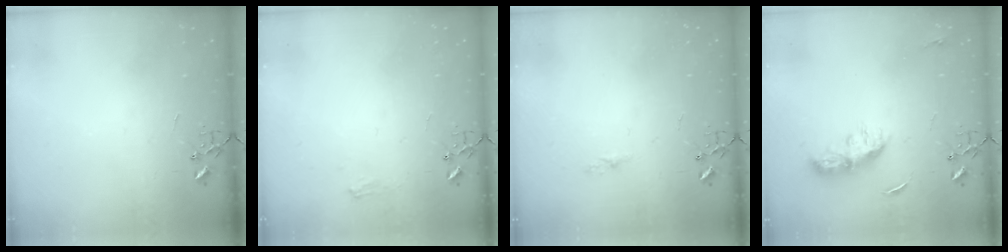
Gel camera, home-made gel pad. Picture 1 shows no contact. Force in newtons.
{"total": 5.3, "press": 5.3, "slide": 0.6}
{"total": 3.3, "press": 3.3, "slide": 0.4}
{"total": 9.4, "press": 9.4, "slide": 0.3}